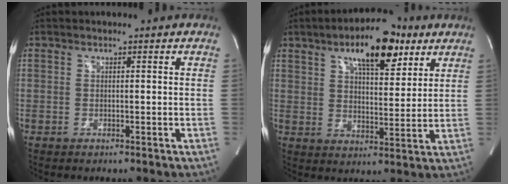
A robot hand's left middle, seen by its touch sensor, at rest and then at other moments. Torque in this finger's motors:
{"motor_torque": [1.43, -0.71, 0.23, 0.15]}